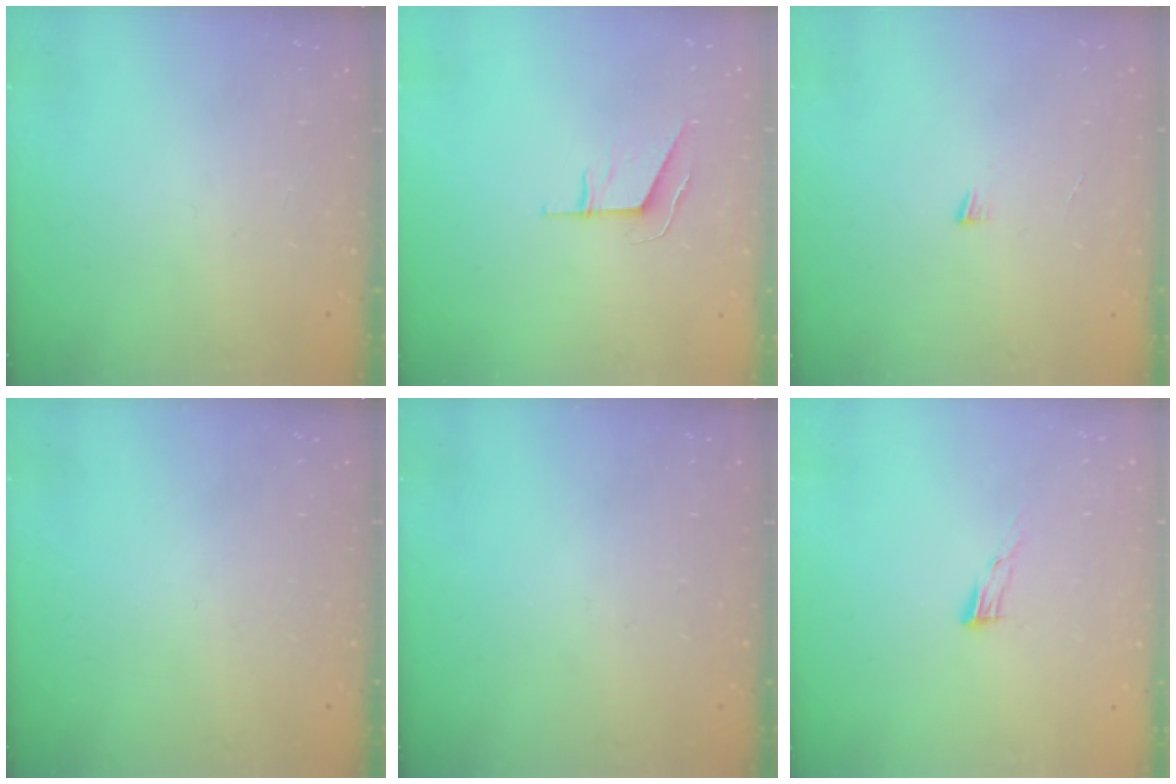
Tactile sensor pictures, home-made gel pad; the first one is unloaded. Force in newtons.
{"total": 6.1, "press": 6.1, "slide": 0.0}
{"total": 3.0, "press": 3.0, "slide": 0.3}
{"total": 0.0}
{"total": 0.0}
{"total": 6.6, "press": 6.6, "slide": 1.0}